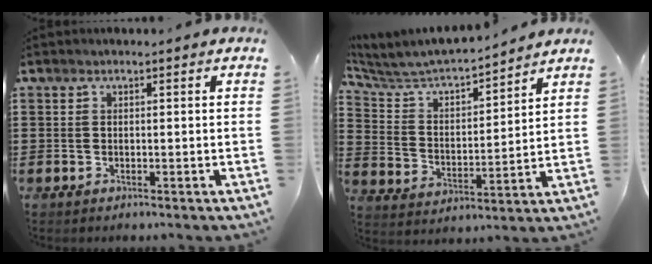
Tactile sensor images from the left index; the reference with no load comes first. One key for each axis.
{"total": 5.4, "fx": 5.1, "fy": 0.9, "fz": 1.5, "tx": -0.056, "ty": -0.040, "tz": 0.080}